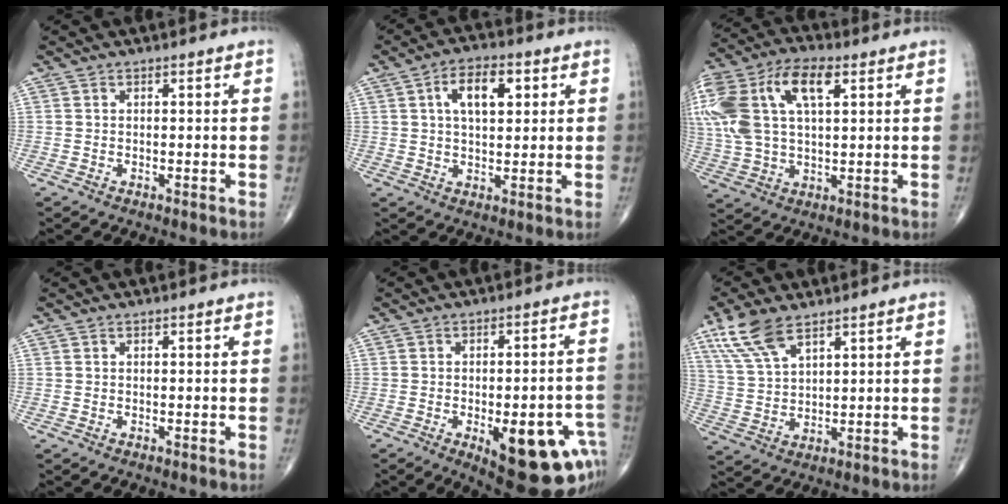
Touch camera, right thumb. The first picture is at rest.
{"total": 8.7, "force": [2.7, 4.4, 7.0], "torque": [-0.101, 0.003, 0.043]}
{"total": 22.1, "force": [6.9, 11.5, 17.5], "torque": [-0.413, 0.034, 0.124]}
{"total": 0.0}
{"total": 18.5, "force": [-7.4, 7.4, 15.2], "torque": [-0.130, 0.025, -0.078]}
{"total": 9.4, "force": [6.1, 3.7, 6.2], "torque": [-0.129, -0.013, 0.131]}